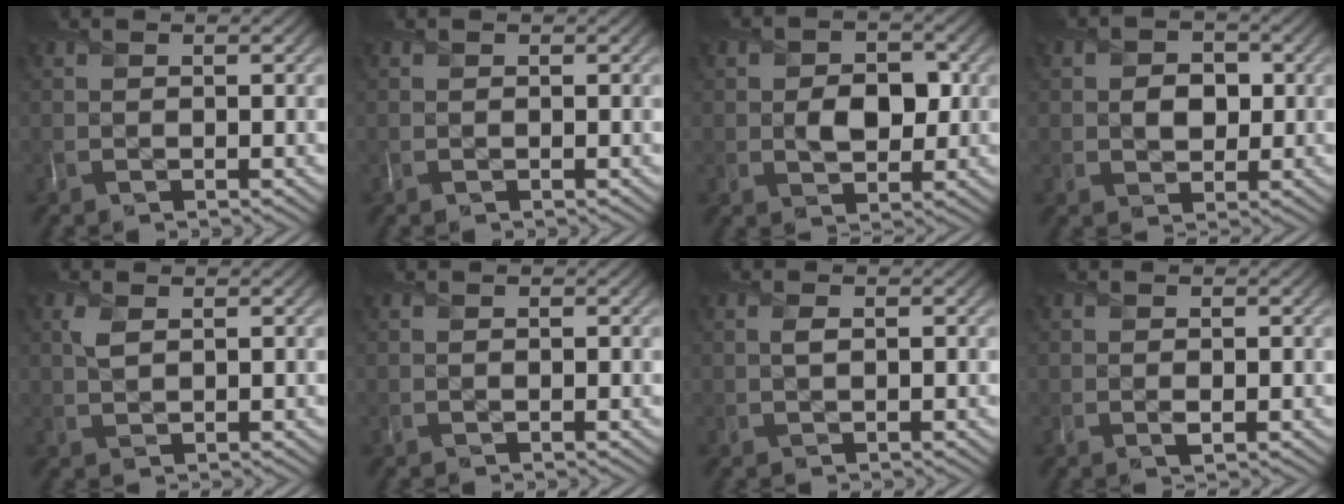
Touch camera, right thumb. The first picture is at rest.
{"total": 0.0}
{"total": 4.3, "force": [-0.1, 3.0, 3.1], "torque": [-0.054, -0.007, -0.008]}
{"total": 3.2, "force": [0.0, 2.6, 1.9], "torque": [-0.036, -0.003, -0.008]}
{"total": 1.8, "force": [0.8, 0.8, 1.4], "torque": [-0.038, 0.003, 0.017]}
{"total": 0.0}
{"total": 0.9, "force": [0.2, 0.3, 0.8], "torque": [-0.019, 0.001, 0.002]}
{"total": 0.6, "force": [0.0, 0.3, 0.5], "torque": [-0.011, -0.004, -0.002]}